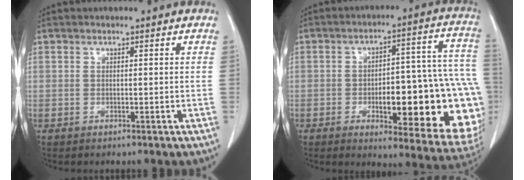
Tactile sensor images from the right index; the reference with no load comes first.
{"total": 25.0, "force": [-5.4, 6.8, 23.5], "torque": [-0.206, 0.032, -0.044]}